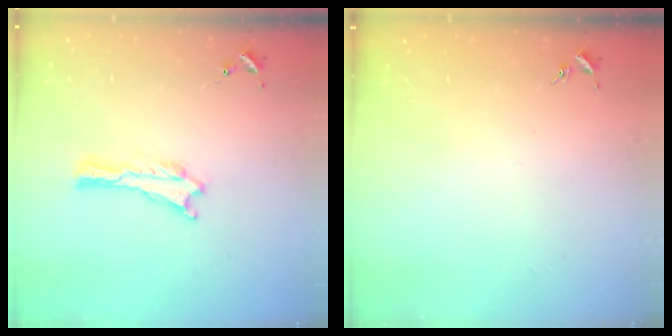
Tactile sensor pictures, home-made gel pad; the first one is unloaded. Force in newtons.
{"total": 0.0}